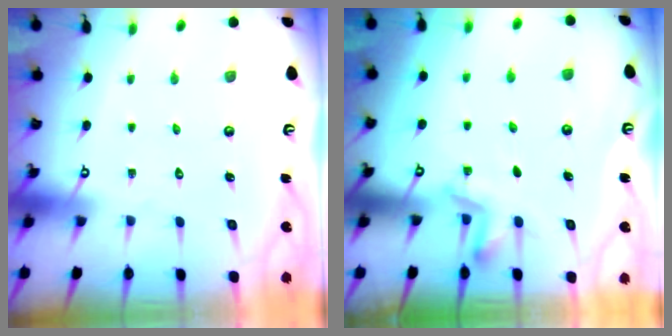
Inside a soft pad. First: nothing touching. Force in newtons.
{"total": 4.7, "press": 4.5, "slide": 1.4}